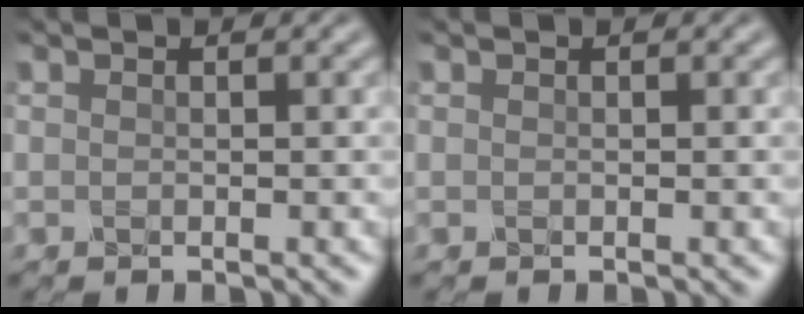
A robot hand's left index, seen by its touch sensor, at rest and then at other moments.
{"total": 0.0}